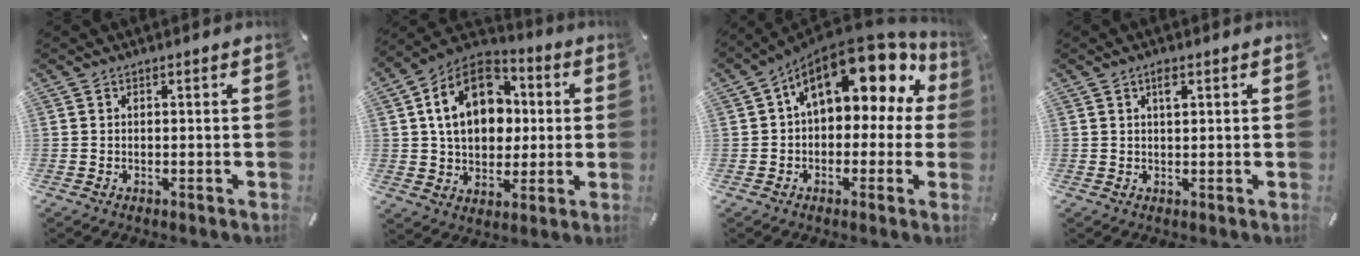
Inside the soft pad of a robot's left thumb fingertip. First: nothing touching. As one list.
[{"total": 17.0, "force": [3.2, 13.0, 10.4], "torque": [-0.177, 0.004, 0.061]}, {"total": 17.5, "force": [8.2, 9.4, 12.3], "torque": [-0.175, -0.053, 0.135]}, {"total": 2.2, "force": [1.0, 0.8, 1.8], "torque": [-0.031, 0.000, 0.014]}]